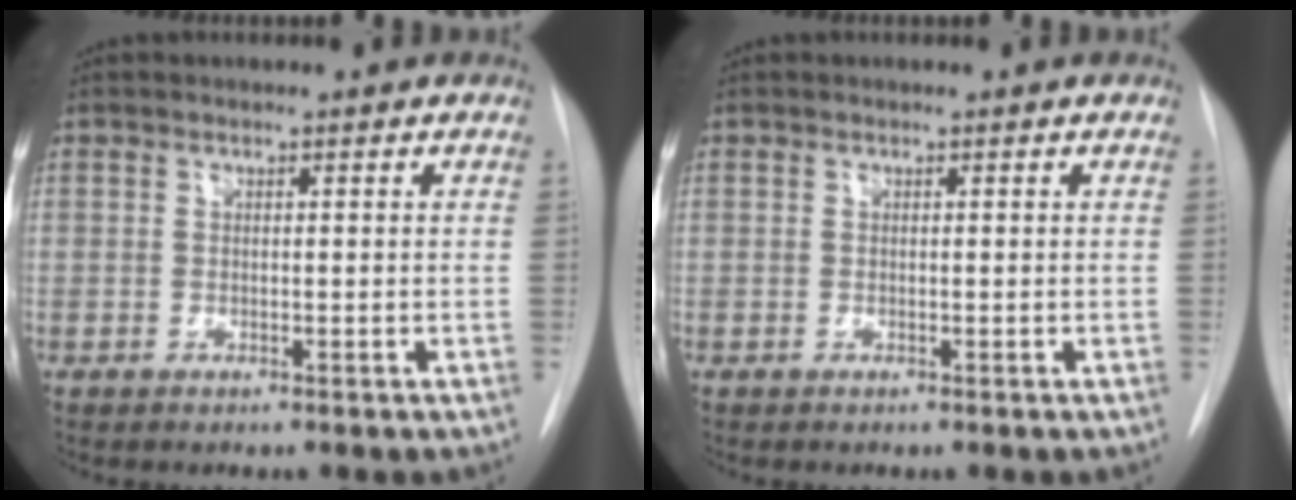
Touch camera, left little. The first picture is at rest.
{"total": 0.0}